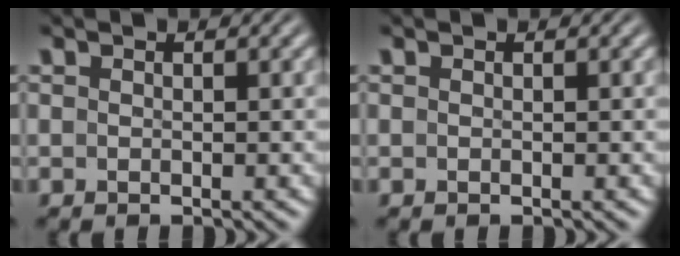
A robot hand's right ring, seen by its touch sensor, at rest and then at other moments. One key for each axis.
{"total": 0.0}